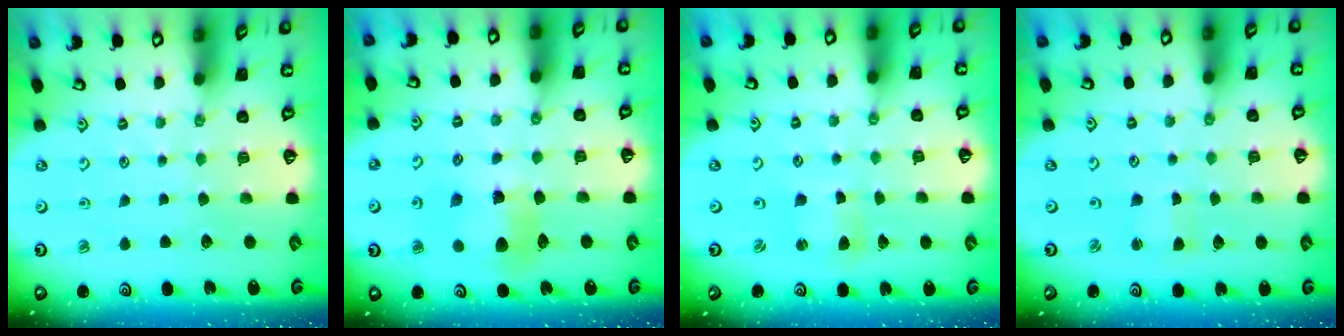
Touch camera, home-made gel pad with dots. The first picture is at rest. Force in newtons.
{"total": 8.2, "press": 8.1, "slide": 0.7}
{"total": 2.7, "press": 2.6, "slide": 0.3}
{"total": 1.3, "press": 1.3, "slide": 0.3}